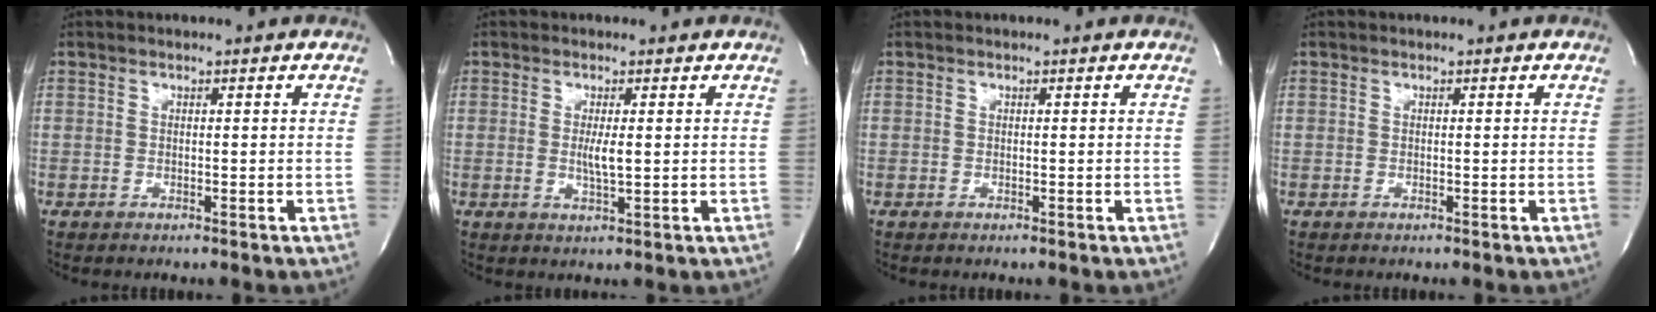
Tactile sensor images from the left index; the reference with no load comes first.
{"total": 2.7, "force": [0.2, 0.3, 2.7], "torque": [-0.056, -0.005, 0.006]}
{"total": 0.0}
{"total": 0.0}